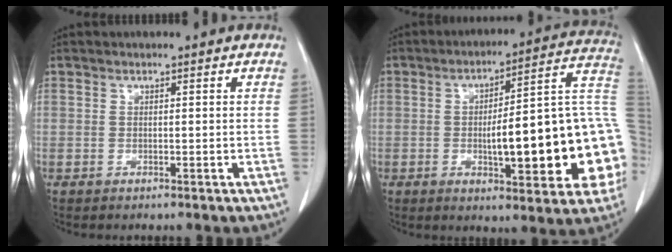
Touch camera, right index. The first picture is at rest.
{"total": 22.1, "force": [-3.3, 4.5, 21.3], "torque": [-0.214, 0.038, -0.033]}